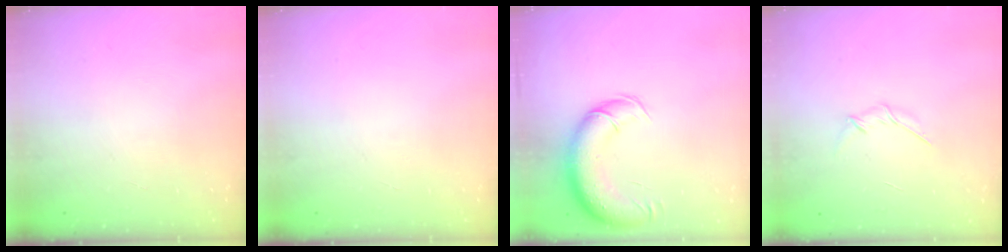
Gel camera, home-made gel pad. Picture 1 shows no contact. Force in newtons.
{"total": 0.0}
{"total": 13.8, "press": 13.2, "slide": 4.1}
{"total": 3.1, "press": 3.0, "slide": 0.8}